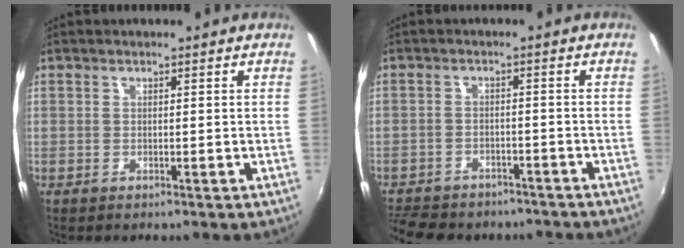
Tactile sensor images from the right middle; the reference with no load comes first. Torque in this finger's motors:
{"motor_torque": [1.03, -1.10, 0.49, 0.16]}